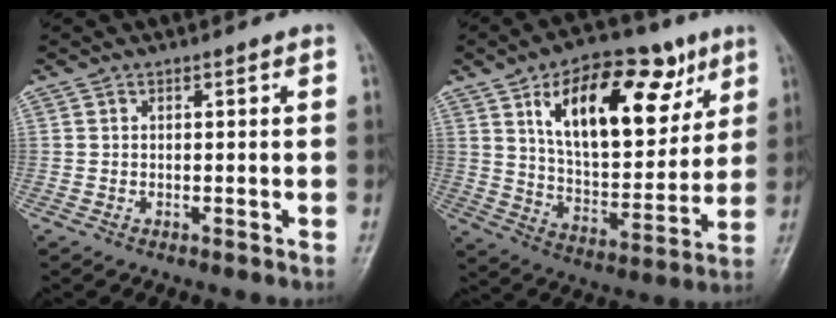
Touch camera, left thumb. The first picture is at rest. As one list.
[{"total": 22.3, "force": [9.9, 11.5, 16.4], "torque": [-0.208, -0.030, 0.164]}]